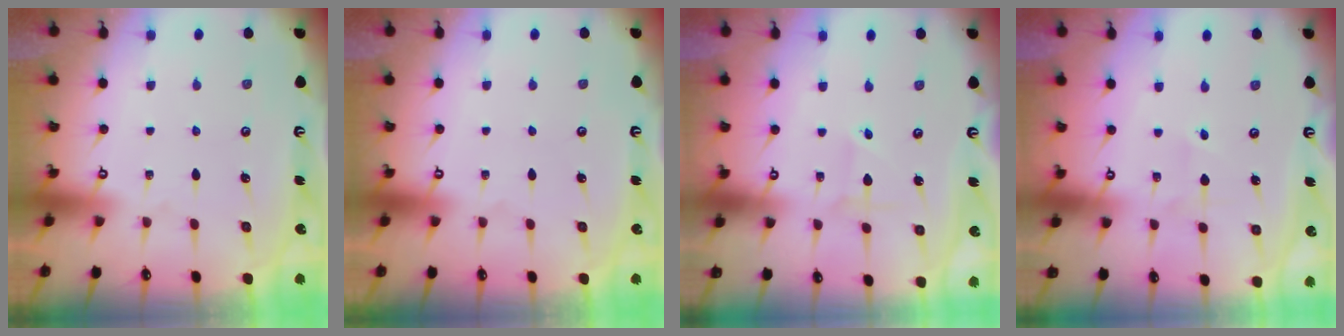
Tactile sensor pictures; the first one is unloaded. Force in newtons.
{"total": 0.0}
{"total": 1.8, "press": 1.8, "slide": 0.1}
{"total": 1.5, "press": 1.5, "slide": 0.2}